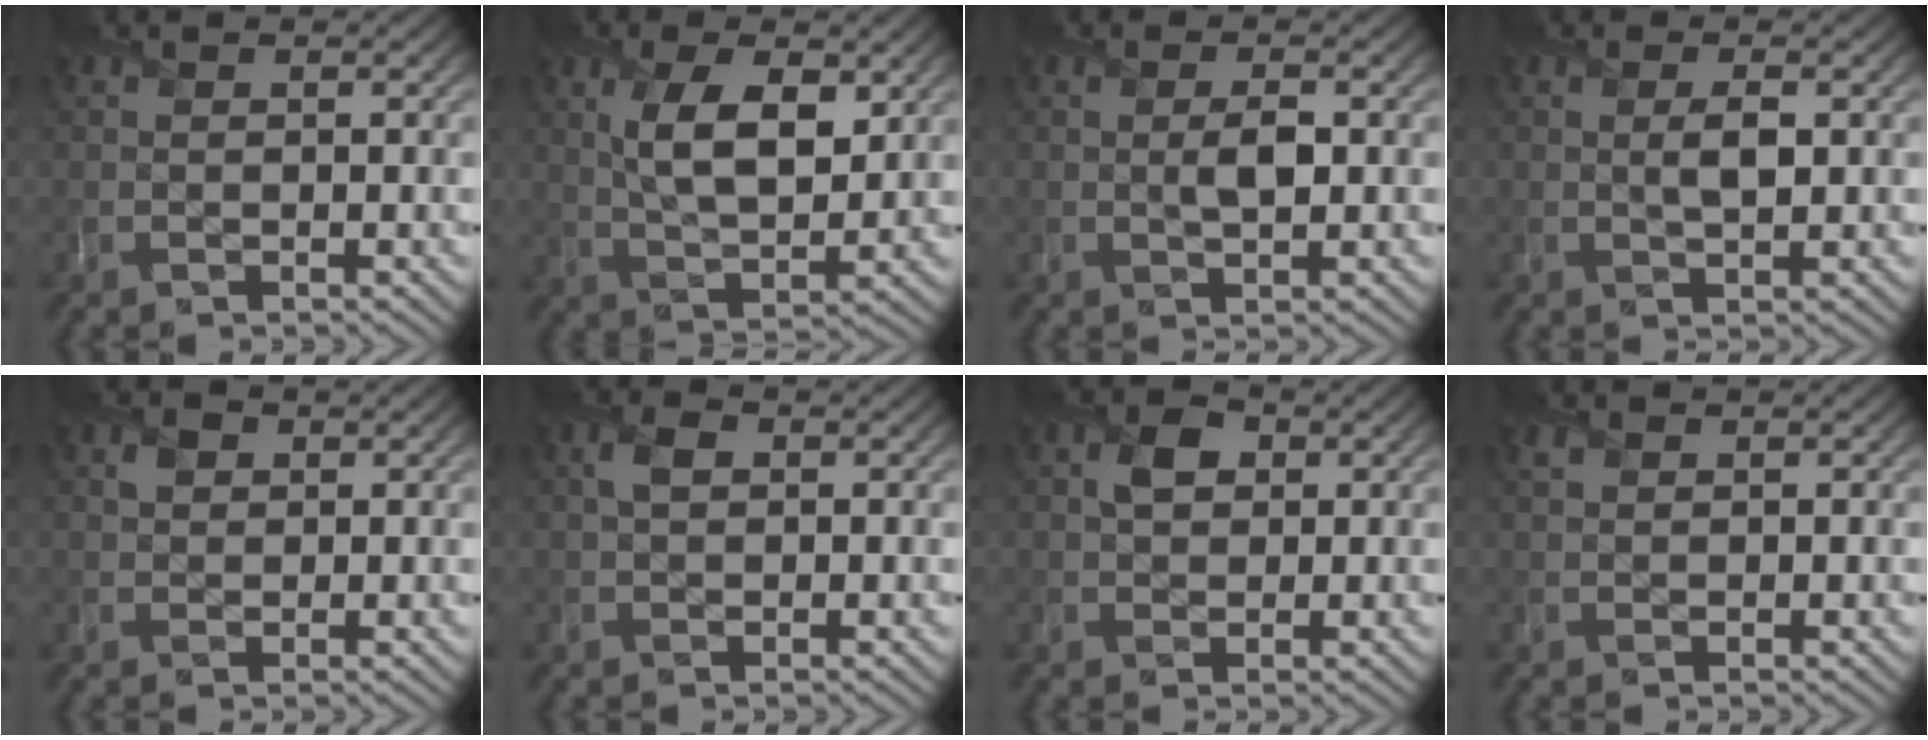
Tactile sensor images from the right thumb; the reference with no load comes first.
{"total": 7.9, "force": [2.4, 3.6, 6.5], "torque": [-0.130, 0.000, 0.047]}
{"total": 2.2, "force": [0.0, 0.9, 2.0], "torque": [-0.042, -0.001, 0.002]}
{"total": 2.1, "force": [0.3, 0.6, 2.0], "torque": [-0.038, 0.001, 0.005]}
{"total": 1.5, "force": [0.5, 1.3, 0.4], "torque": [-0.008, 0.001, 0.009]}
{"total": 1.9, "force": [0.4, 1.4, 1.3], "torque": [-0.029, 0.003, 0.005]}
{"total": 3.0, "force": [0.6, 2.4, 1.6], "torque": [-0.036, 0.003, 0.009]}
{"total": 0.8, "force": [0.6, 0.5, 0.3], "torque": [-0.011, 0.002, 0.012]}